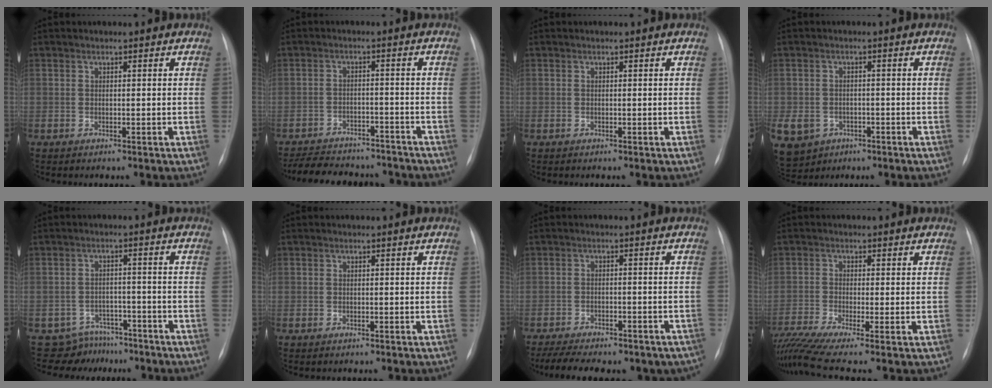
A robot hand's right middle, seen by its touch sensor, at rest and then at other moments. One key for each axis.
{"total": 14.0, "fx": -12.5, "fy": 4.6, "fz": 4.3, "tx": -0.080, "ty": 0.009, "tz": -0.168}
{"total": 0.0}
{"total": 13.8, "fx": -6.0, "fy": 11.3, "fz": 5.2, "tx": -0.160, "ty": 0.002, "tz": -0.079}
{"total": 7.0, "fx": -5.9, "fy": 3.6, "fz": -0.8, "tx": 0.018, "ty": 0.028, "tz": -0.082}
{"total": 0.5, "fx": -0.1, "fy": 0.5, "fz": 0.0, "tx": 0.005, "ty": 0.007, "tz": -0.006}
{"total": 15.9, "fx": -12.5, "fy": 6.0, "fz": 7.9, "tx": -0.161, "ty": -0.007, "tz": -0.161}
{"total": 9.1, "fx": -6.6, "fy": 0.2, "fz": 6.3, "tx": -0.127, "ty": -0.011, "tz": -0.117}